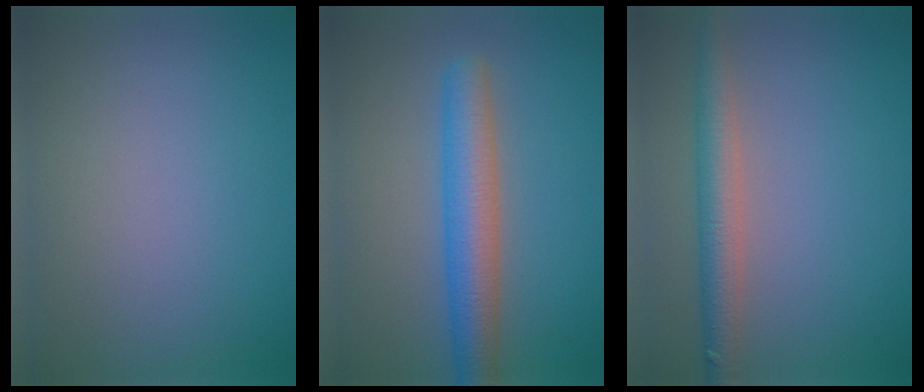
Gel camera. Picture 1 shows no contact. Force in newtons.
{"total": 5.4, "press": 5.4, "slide": 0.2}
{"total": 3.8, "press": 3.8, "slide": 0.2}